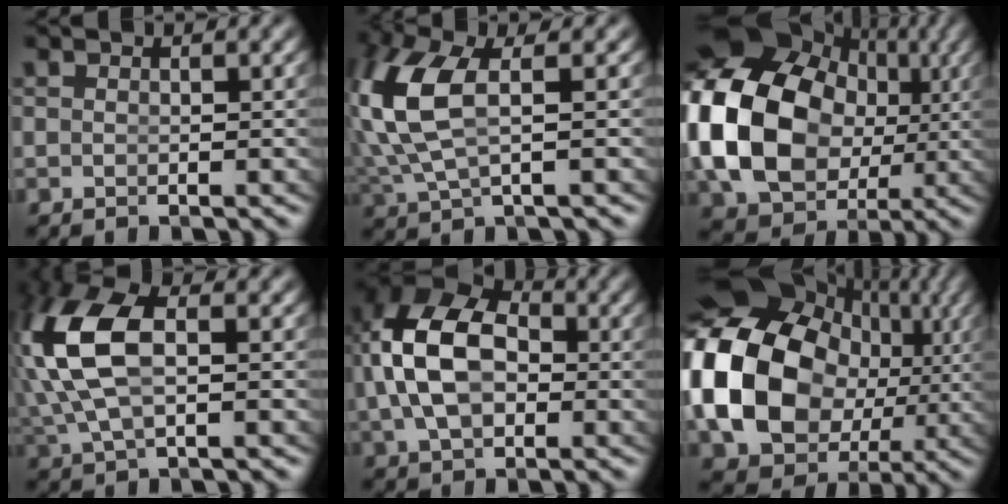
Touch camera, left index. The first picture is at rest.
{"total": 6.5, "force": [1.3, 3.3, 5.5], "torque": [-0.148, -0.013, 0.038]}
{"total": 18.4, "force": [2.3, 14.1, 11.5], "torque": [-0.240, -0.029, 0.045]}
{"total": 7.4, "force": [1.1, 3.6, 6.4], "torque": [-0.161, -0.005, 0.033]}
{"total": 10.2, "force": [1.4, 7.0, 7.3], "torque": [-0.148, -0.002, 0.023]}
{"total": 20.5, "force": [2.2, 15.6, 13.2], "torque": [-0.262, -0.032, 0.042]}